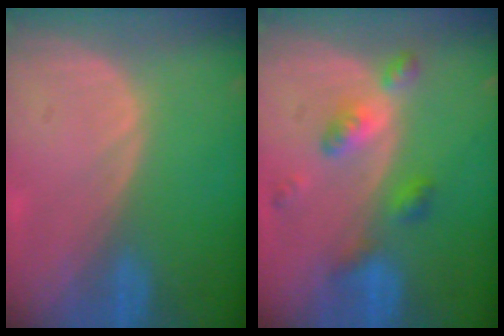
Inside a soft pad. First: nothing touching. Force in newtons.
{"total": 5.9, "press": 5.1, "slide": 2.9}